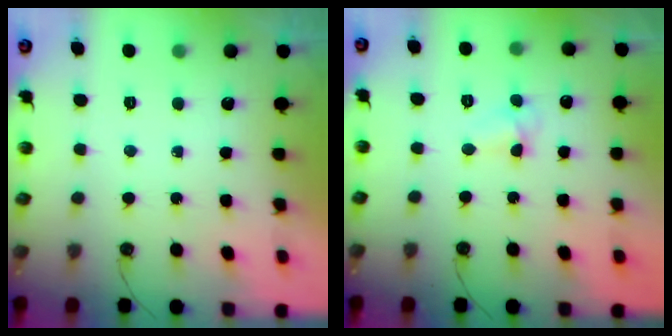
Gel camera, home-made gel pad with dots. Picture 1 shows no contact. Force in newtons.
{"total": 4.1, "press": 4.0, "slide": 0.4}